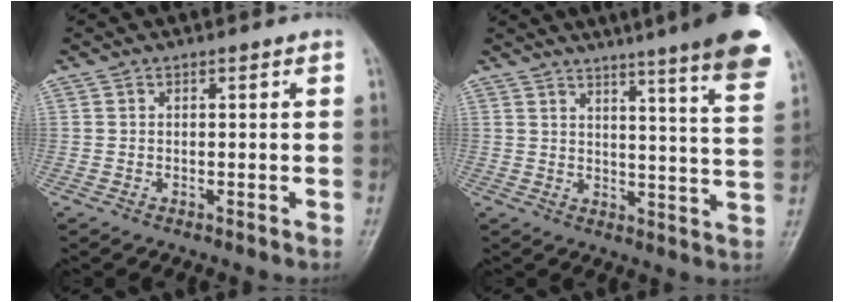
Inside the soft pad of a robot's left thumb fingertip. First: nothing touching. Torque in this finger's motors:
{"motor_torque": [2.62, 1.12, 1.43, -1.34, 0.08]}